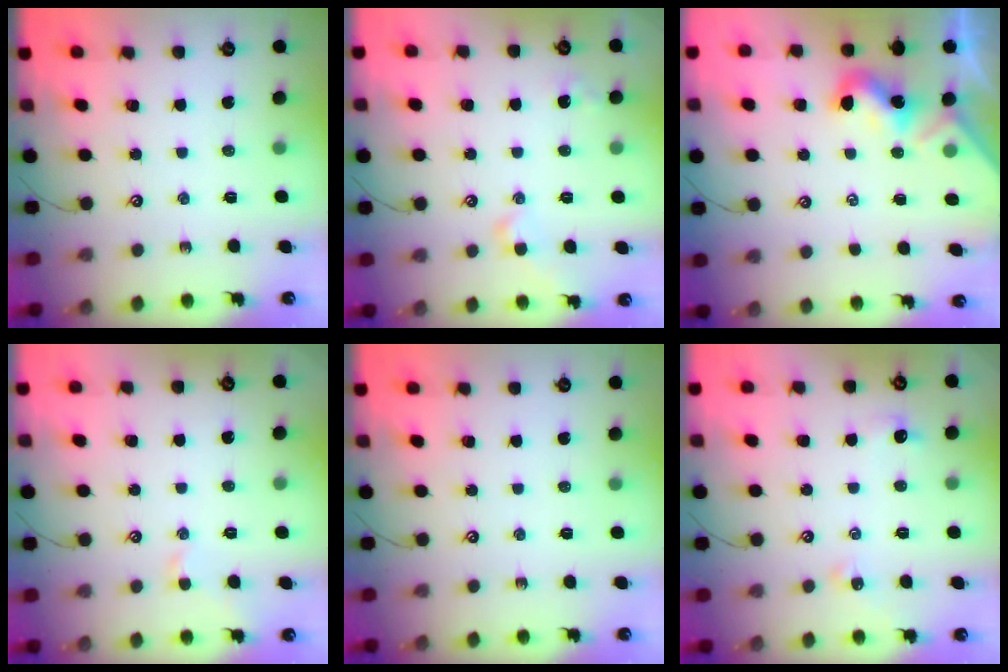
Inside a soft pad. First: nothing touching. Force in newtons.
{"total": 3.6, "press": 3.5, "slide": 0.9}
{"total": 1.7, "press": 1.6, "slide": 0.4}
{"total": 0.5, "press": 0.4, "slide": 0.4}
{"total": 0.0}
{"total": 2.5, "press": 2.4, "slide": 0.6}